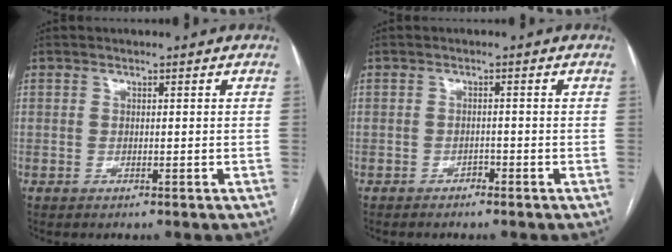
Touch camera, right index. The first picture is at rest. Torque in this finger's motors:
{"motor_torque": [0.09, 0.01, 0.03, 0.01]}